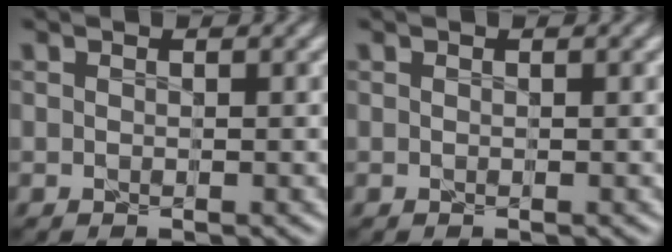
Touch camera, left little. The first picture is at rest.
{"total": 0.0}